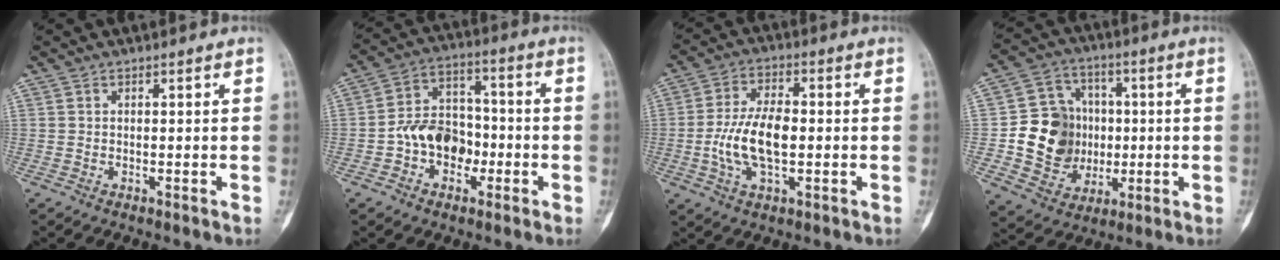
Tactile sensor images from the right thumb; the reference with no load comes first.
{"total": 11.2, "force": [-3.2, 8.5, 6.5], "torque": [-0.073, 0.050, -0.065]}
{"total": 11.2, "force": [-1.3, 5.6, 9.6], "torque": [-0.188, 0.014, -0.026]}
{"total": 15.2, "force": [-0.8, 13.2, 7.4], "torque": [-0.070, 0.019, -0.002]}